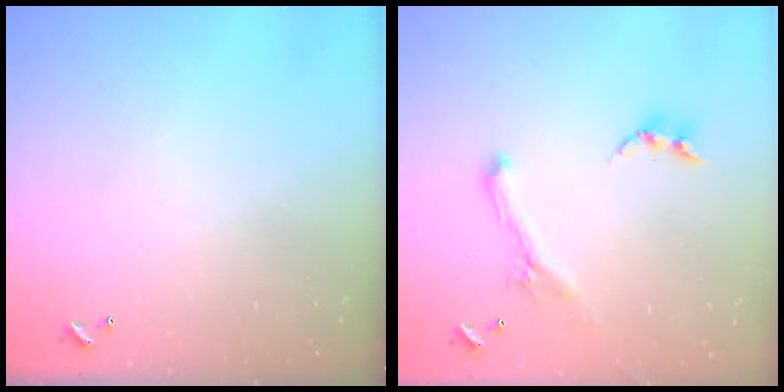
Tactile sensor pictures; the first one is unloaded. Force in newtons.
{"total": 0.8, "press": 0.8, "slide": 0.2}